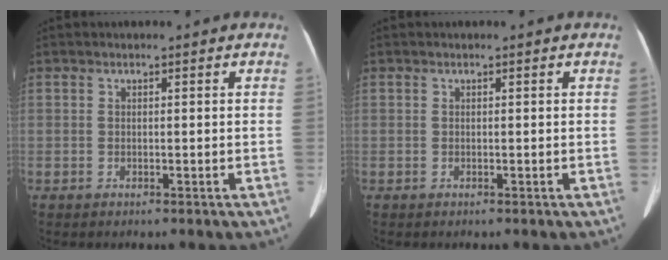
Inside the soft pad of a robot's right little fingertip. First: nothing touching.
{"total": 0.0}